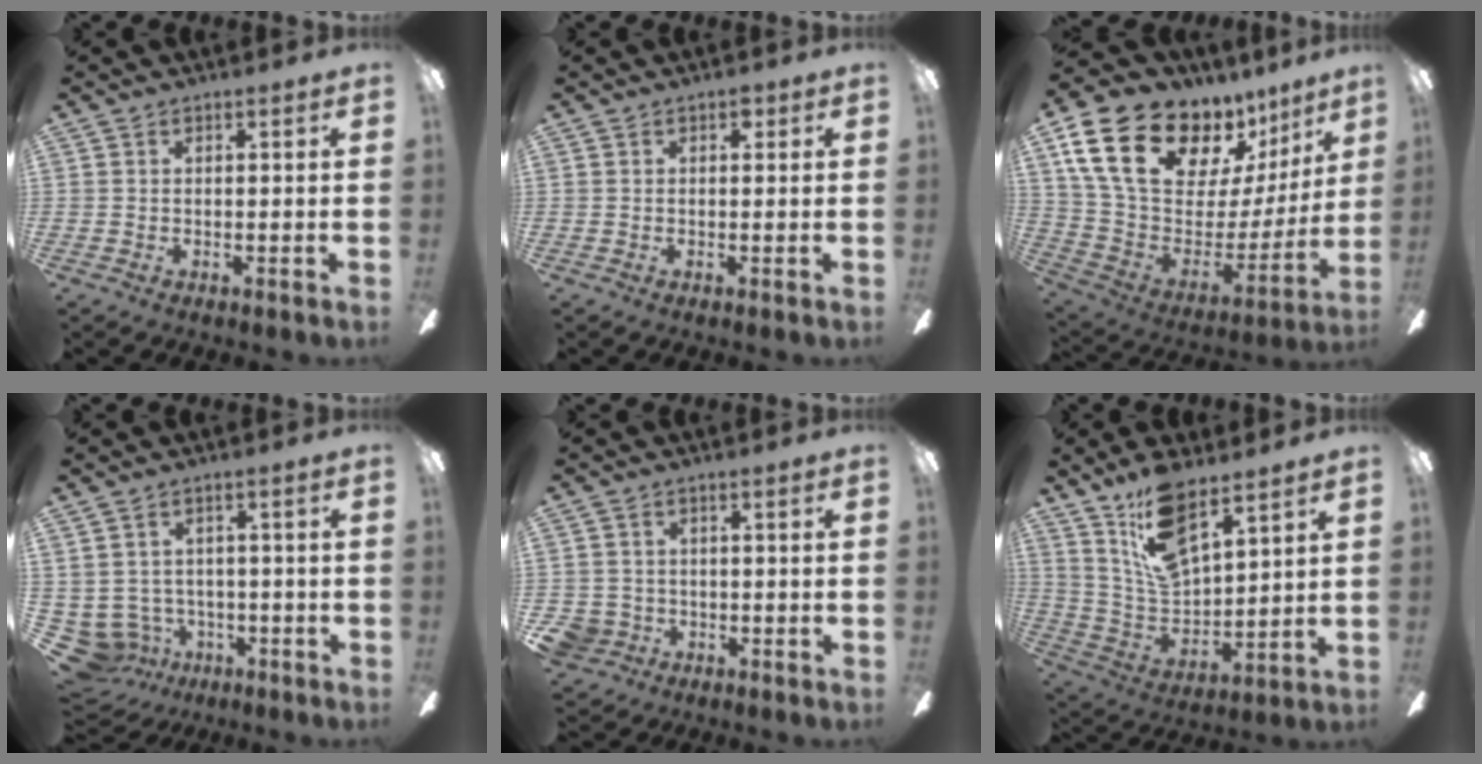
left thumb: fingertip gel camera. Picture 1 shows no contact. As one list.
[{"total": 1.4, "force": [0.6, 1.0, 0.8], "torque": [-0.008, 0.001, 0.008]}, {"total": 23.9, "force": [15.4, 12.7, 13.3], "torque": [-0.222, -0.094, 0.291]}, {"total": 6.1, "force": [-2.1, 5.4, 1.8], "torque": [-0.084, 0.003, -0.039]}, {"total": 4.7, "force": [-2.0, 4.1, 1.0], "torque": [-0.047, 0.009, -0.042]}, {"total": 15.4, "force": [10.8, 6.3, 9.0], "torque": [-0.177, -0.048, 0.198]}]